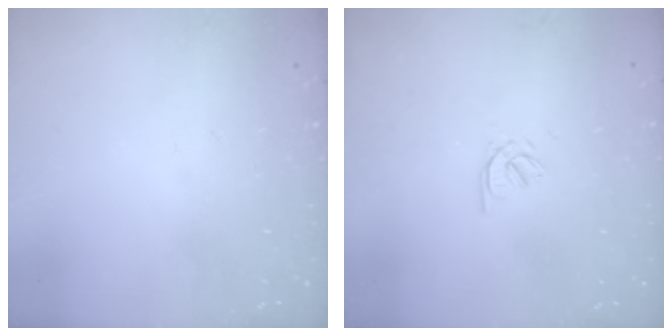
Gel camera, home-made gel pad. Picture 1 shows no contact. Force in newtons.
{"total": 2.1, "press": 2.0, "slide": 0.5}